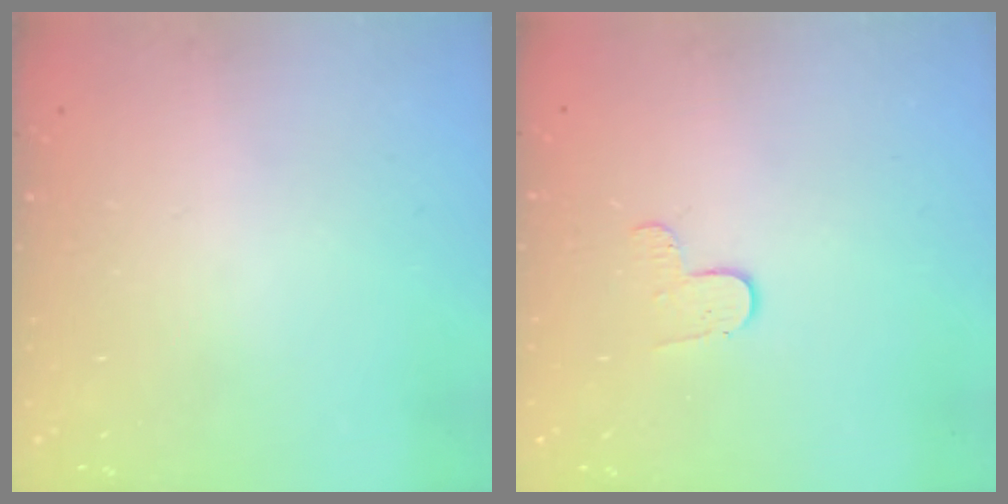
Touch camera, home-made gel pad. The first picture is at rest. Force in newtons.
{"total": 4.4, "press": 4.4, "slide": 0.4}